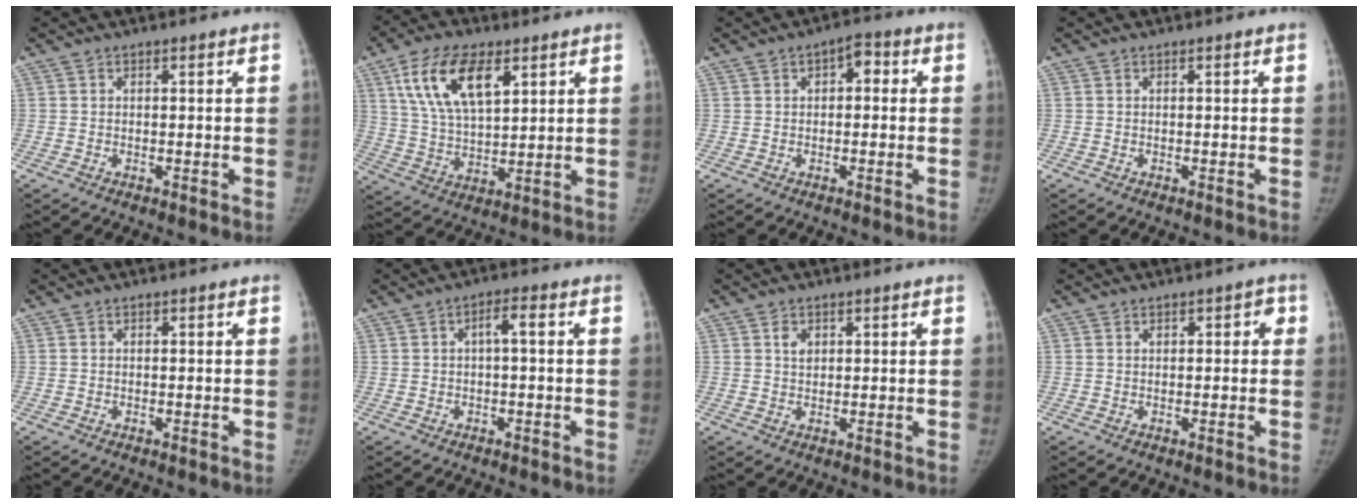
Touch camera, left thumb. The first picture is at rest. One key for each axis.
{"total": 14.5, "fx": 6.6, "fy": 7.0, "fz": 10.9, "tx": -0.187, "ty": -0.016, "tz": 0.126}
{"total": 3.8, "fx": 0.7, "fy": 2.3, "fz": 2.9, "tx": -0.024, "ty": 0.010, "tz": 0.002}
{"total": 0.0}
{"total": 0.0}
{"total": 2.8, "fx": 0.1, "fy": 0.9, "fz": 2.7, "tx": -0.044, "ty": 0.015, "tz": 0.000}
{"total": 2.0, "fx": 0.9, "fy": 1.5, "fz": 1.1, "tx": -0.012, "ty": -0.005, "tz": 0.015}
{"total": 2.0, "fx": 0.5, "fy": 1.3, "fz": 1.4, "tx": 0.000, "ty": 0.004, "tz": 0.001}